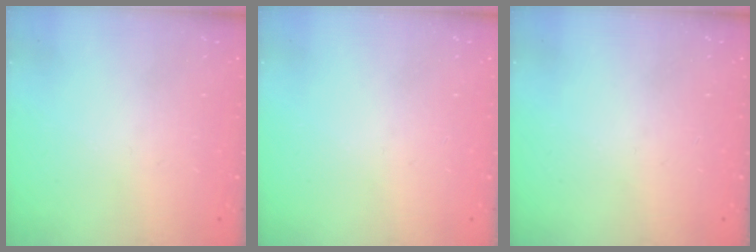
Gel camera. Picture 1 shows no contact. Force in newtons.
{"total": 0.0}
{"total": 0.0}